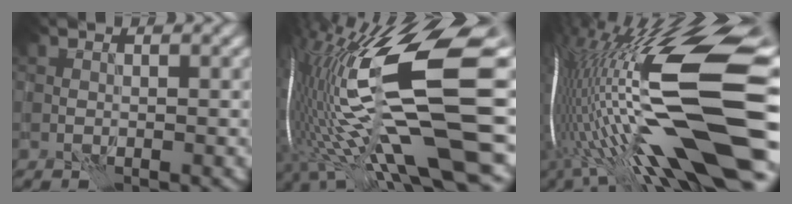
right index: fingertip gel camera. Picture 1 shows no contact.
{"total": 19.7, "force": [0.5, 5.1, 19.0], "torque": [-0.365, 0.000, 0.015]}
{"total": 19.9, "force": [-0.2, 4.6, 19.3], "torque": [-0.342, -0.020, -0.006]}